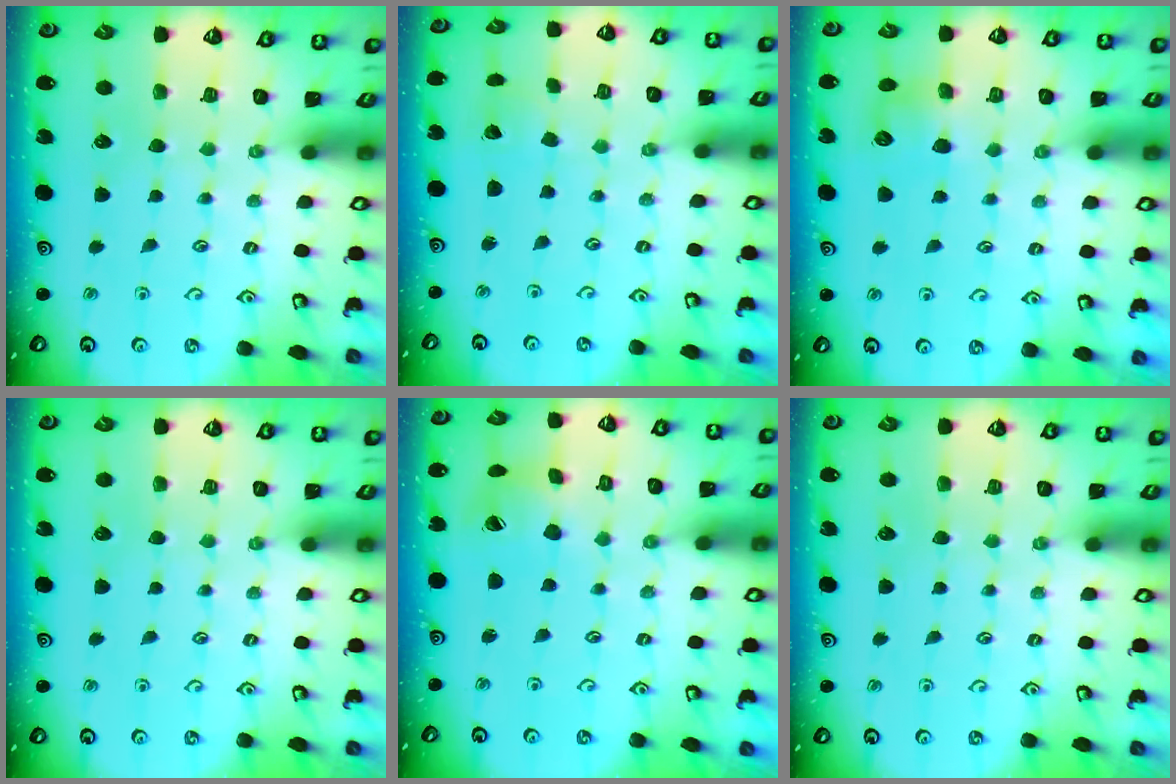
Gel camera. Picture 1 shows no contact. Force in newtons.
{"total": 1.7, "press": 1.7, "slide": 0.1}
{"total": 6.7, "press": 6.7, "slide": 0.9}
{"total": 0.0}
{"total": 6.8, "press": 6.8, "slide": 0.8}
{"total": 0.0}